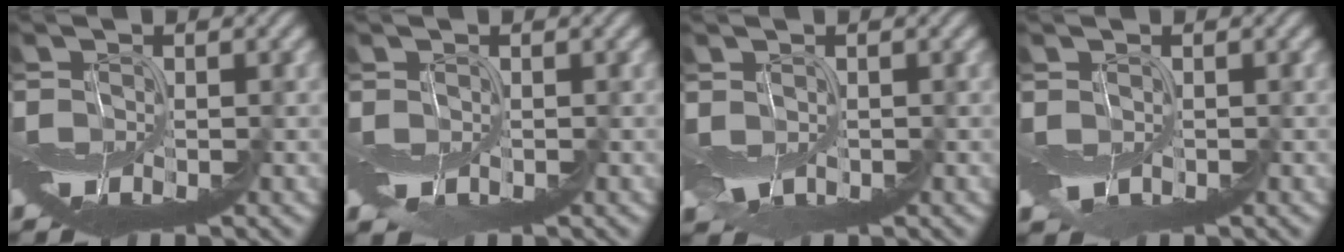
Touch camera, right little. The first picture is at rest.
{"total": 0.9, "force": [0.1, 0.5, 0.7], "torque": [-0.013, 0.000, 0.005]}
{"total": 1.6, "force": [0.8, 0.6, 1.2], "torque": [-0.025, -0.001, 0.016]}
{"total": 0.8, "force": [0.4, 0.4, 0.6], "torque": [-0.017, -0.002, 0.007]}